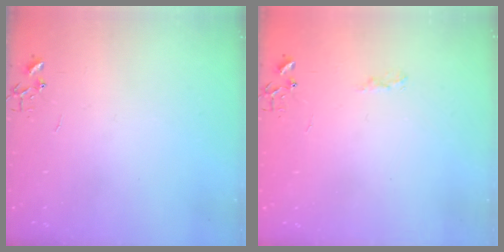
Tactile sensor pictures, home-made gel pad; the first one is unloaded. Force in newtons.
{"total": 5.6, "press": 5.6, "slide": 0.6}